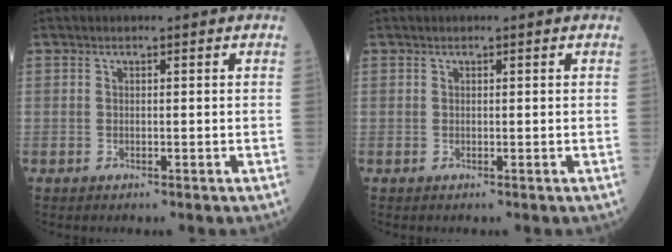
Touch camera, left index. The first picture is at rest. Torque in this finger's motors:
{"motor_torque": [0.00, 0.00, -0.02, 0.00]}